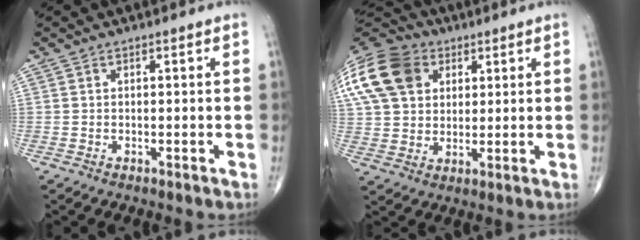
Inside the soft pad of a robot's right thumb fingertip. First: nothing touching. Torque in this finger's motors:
{"motor_torque": [-0.68, 1.11, 0.39, -0.20, 0.13]}